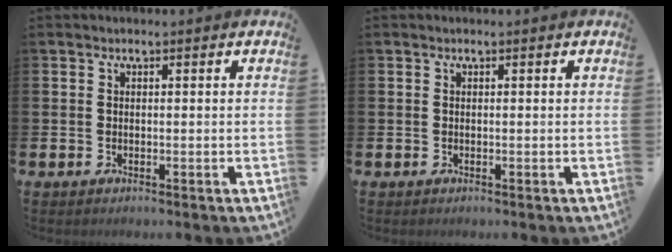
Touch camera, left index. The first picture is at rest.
{"total": 0.0}